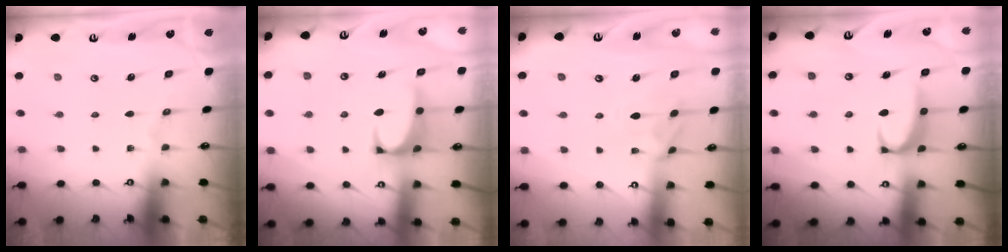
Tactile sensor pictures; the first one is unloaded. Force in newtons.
{"total": 1.6, "press": 1.3, "slide": 0.8}
{"total": 1.2, "press": 0.7, "slide": 1.0}
{"total": 2.3, "press": 2.2, "slide": 0.6}